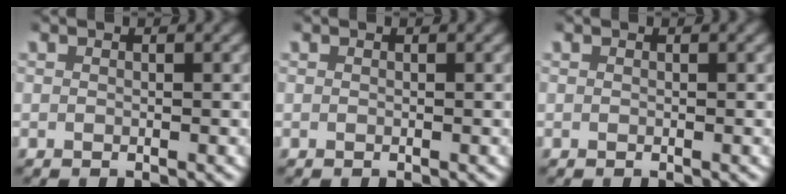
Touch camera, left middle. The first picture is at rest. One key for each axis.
{"total": 0.0}
{"total": 0.0}